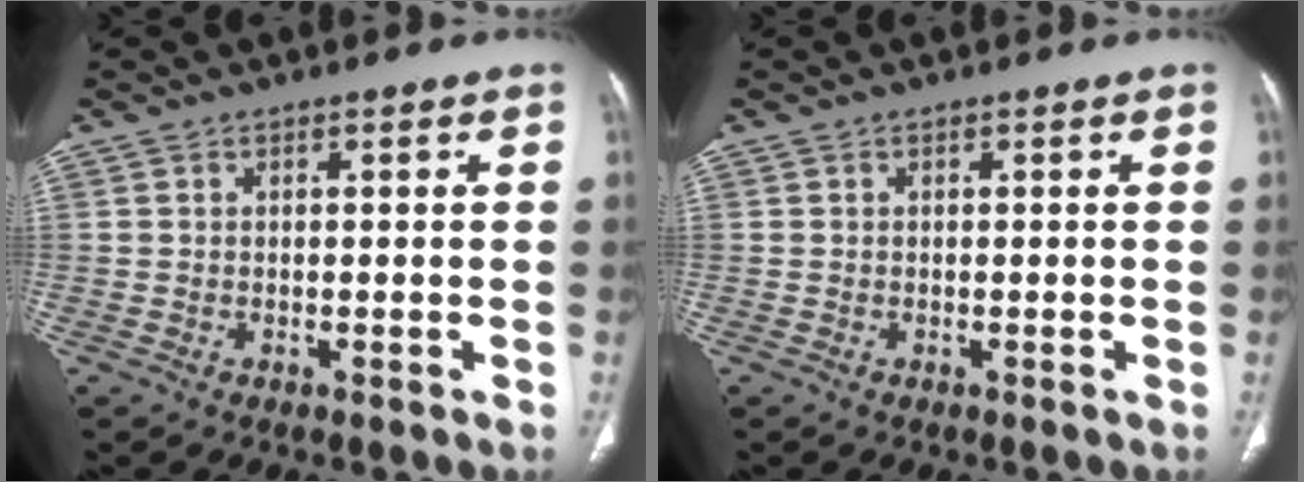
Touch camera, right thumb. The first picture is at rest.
{"total": 0.0}